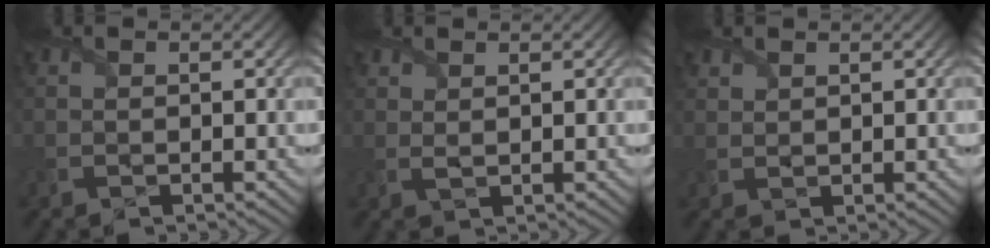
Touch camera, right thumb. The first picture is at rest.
{"total": 1.3, "force": [1.2, 0.2, 0.4], "torque": [-0.013, 0.003, 0.024]}
{"total": 1.6, "force": [1.5, 0.6, 0.0], "torque": [-0.004, 0.005, 0.033]}